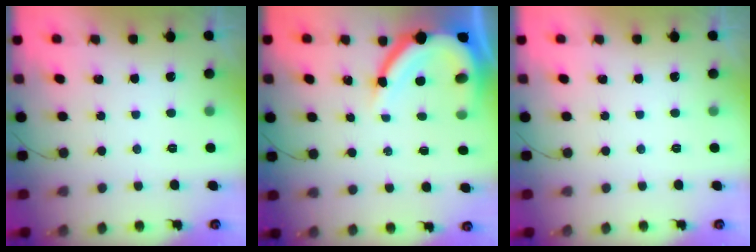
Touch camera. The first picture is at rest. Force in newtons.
{"total": 10.3, "press": 10.2, "slide": 1.2}
{"total": 0.0}